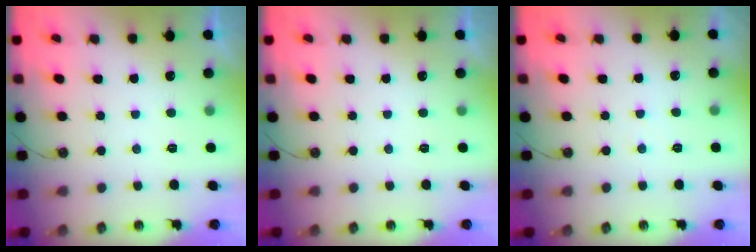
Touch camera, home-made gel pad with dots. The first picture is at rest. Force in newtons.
{"total": 0.0}
{"total": 2.5, "press": 2.4, "slide": 0.4}